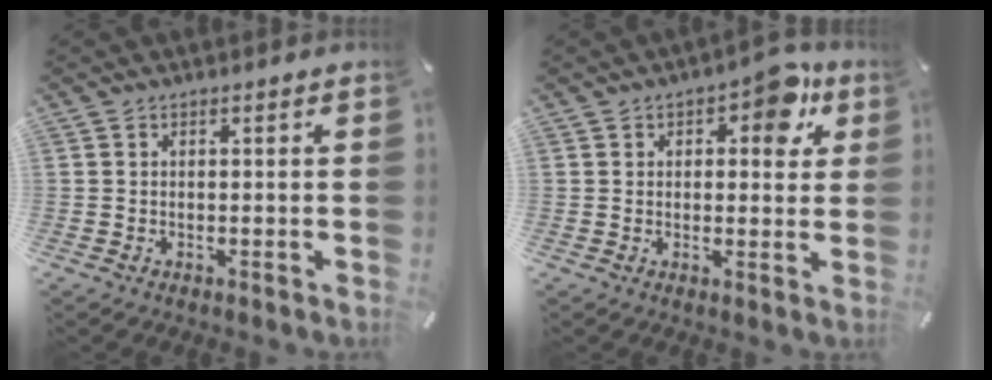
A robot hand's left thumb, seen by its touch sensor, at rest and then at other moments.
{"total": 8.4, "force": [3.9, 4.7, 5.8], "torque": [-0.051, -0.018, 0.056]}